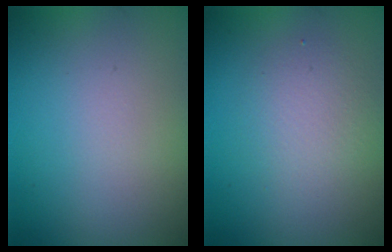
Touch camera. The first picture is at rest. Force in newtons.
{"total": 2.5, "press": 2.5, "slide": 0.3}